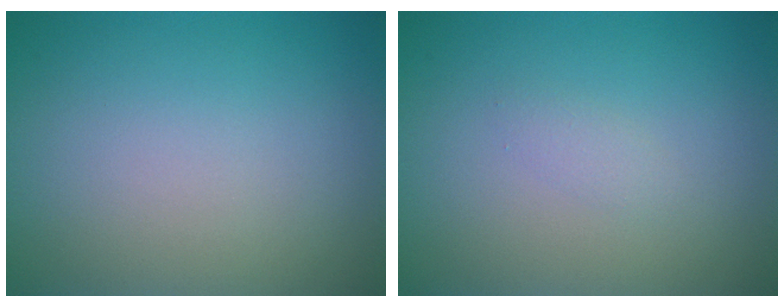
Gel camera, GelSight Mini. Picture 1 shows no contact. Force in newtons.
{"total": 0.8, "press": 0.8, "slide": 0.1}